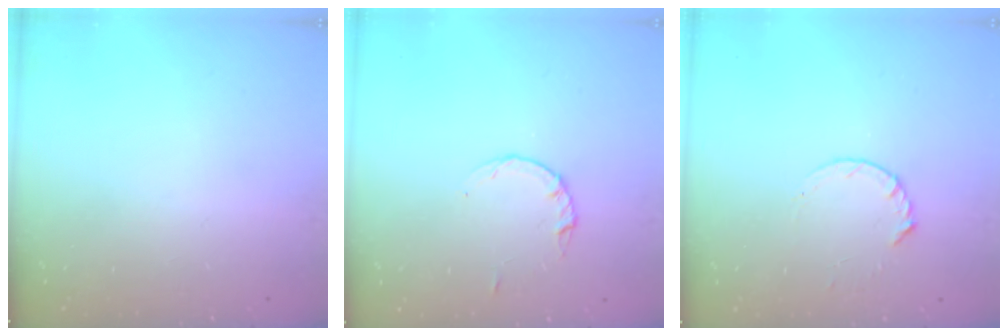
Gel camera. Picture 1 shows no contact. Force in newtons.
{"total": 2.8, "press": 2.8, "slide": 0.4}
{"total": 4.2, "press": 4.2, "slide": 0.5}